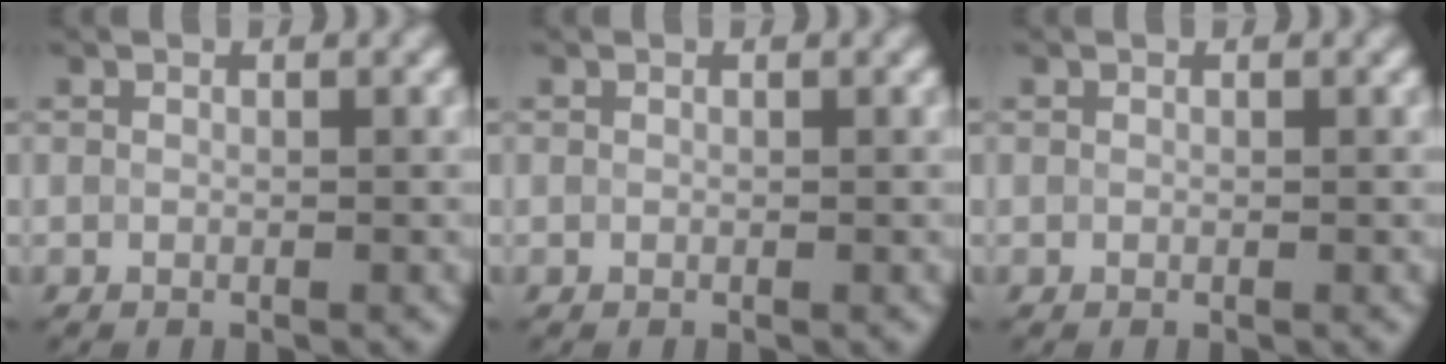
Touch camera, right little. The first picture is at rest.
{"total": 0.0}
{"total": 0.0}